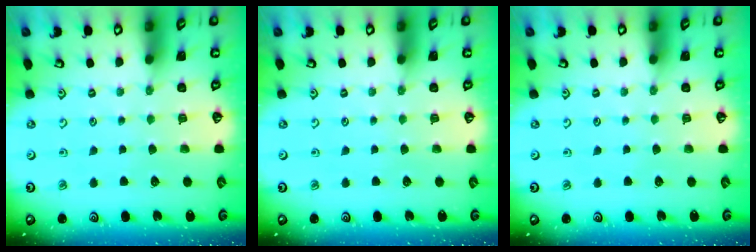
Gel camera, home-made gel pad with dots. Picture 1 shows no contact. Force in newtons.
{"total": 0.0}
{"total": 0.0}